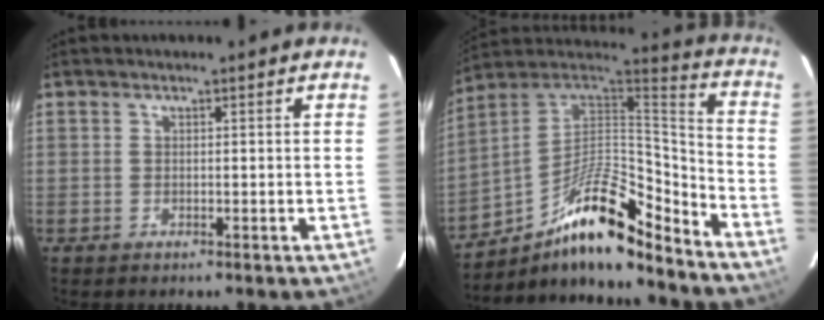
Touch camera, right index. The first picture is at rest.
{"total": 19.4, "force": [-12.4, 5.6, 13.9], "torque": [-0.244, 0.018, -0.222]}